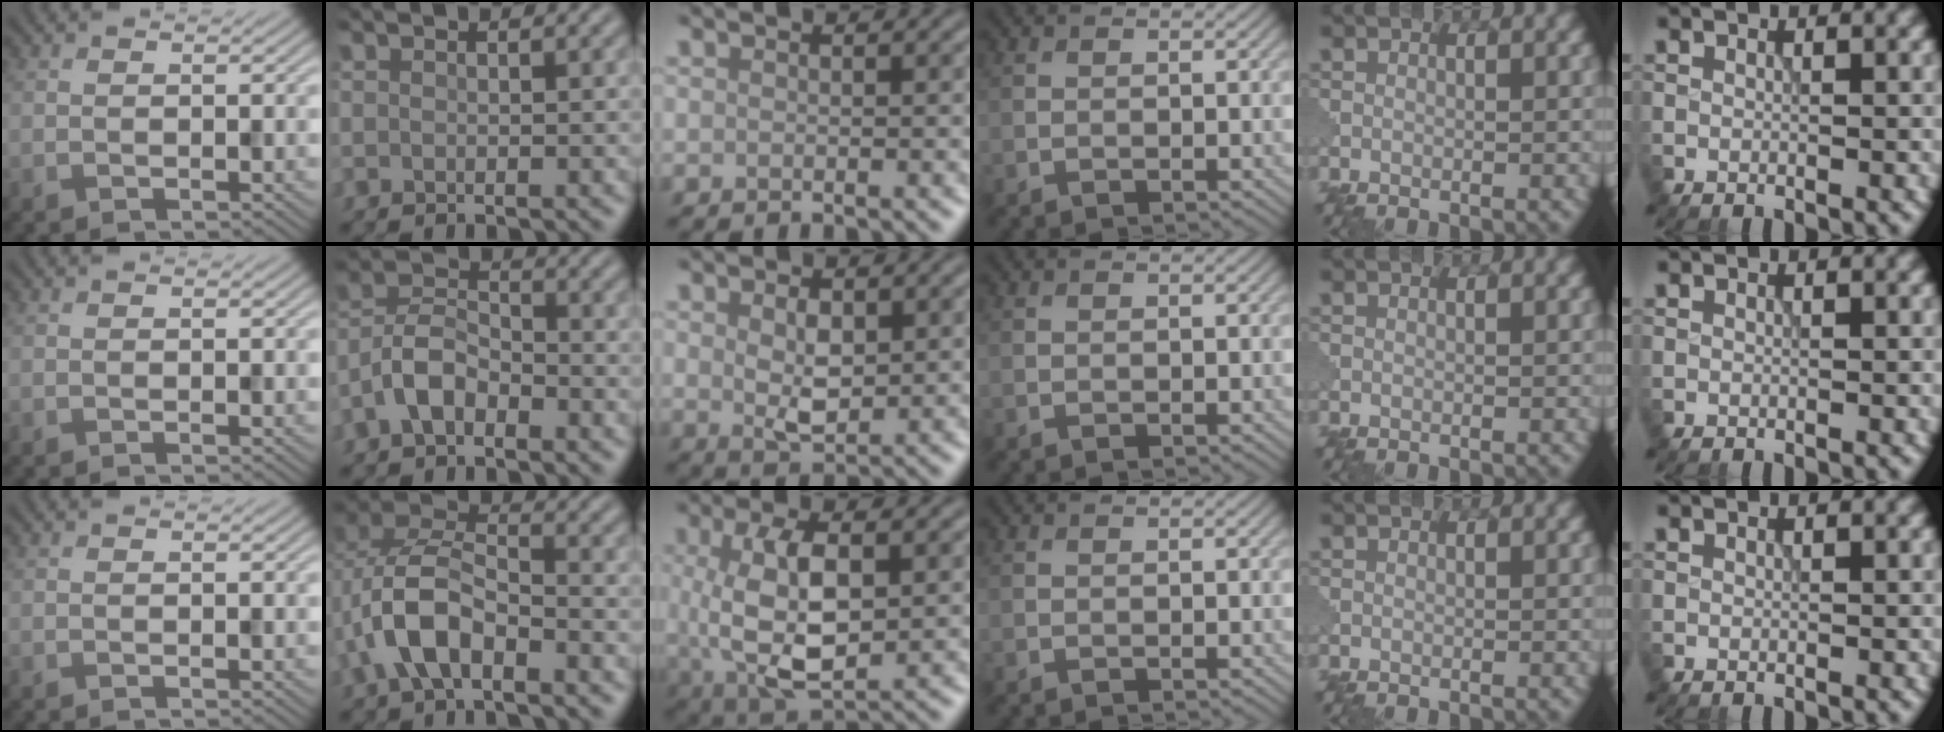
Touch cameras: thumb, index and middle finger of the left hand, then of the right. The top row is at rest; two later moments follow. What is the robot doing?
{"motion": "disassemble", "object": "puzzle pieces"}